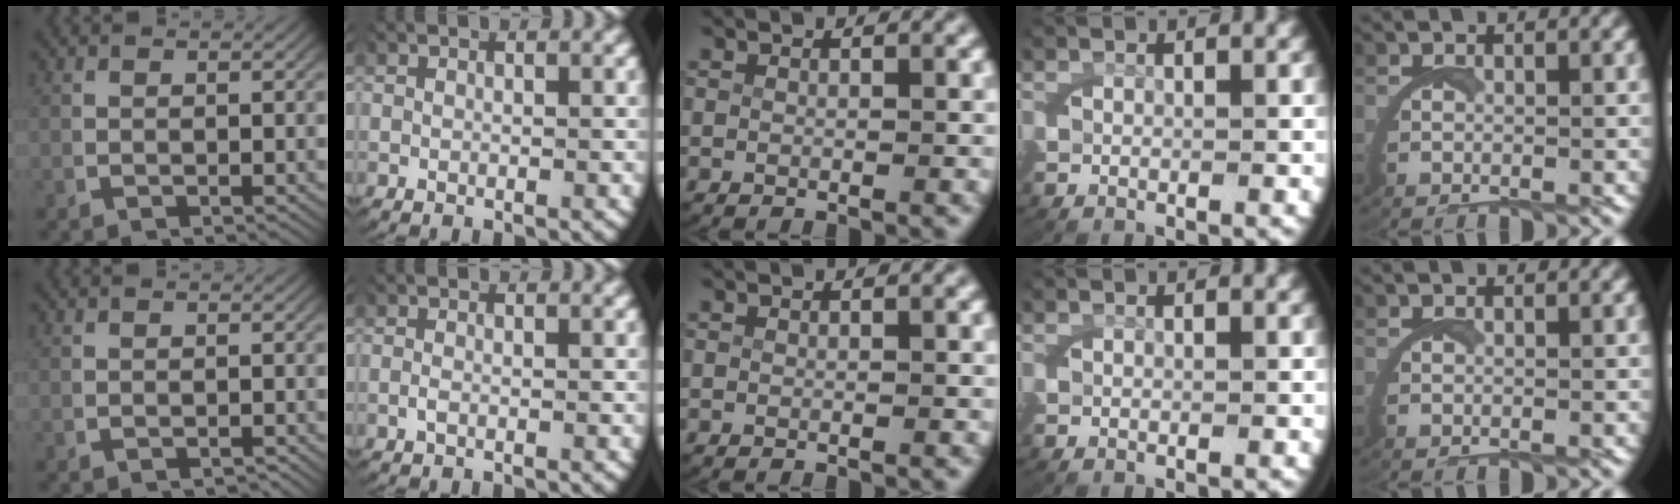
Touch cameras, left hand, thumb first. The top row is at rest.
{"thumb": {"total": 1.1, "force": [-1.1, 0.2, 0.1], "torque": [-0.001, -0.001, -0.016]}, "index": {"total": 0.5, "force": [-0.4, 0.1, 0.4], "torque": [-0.017, -0.005, -0.004]}}